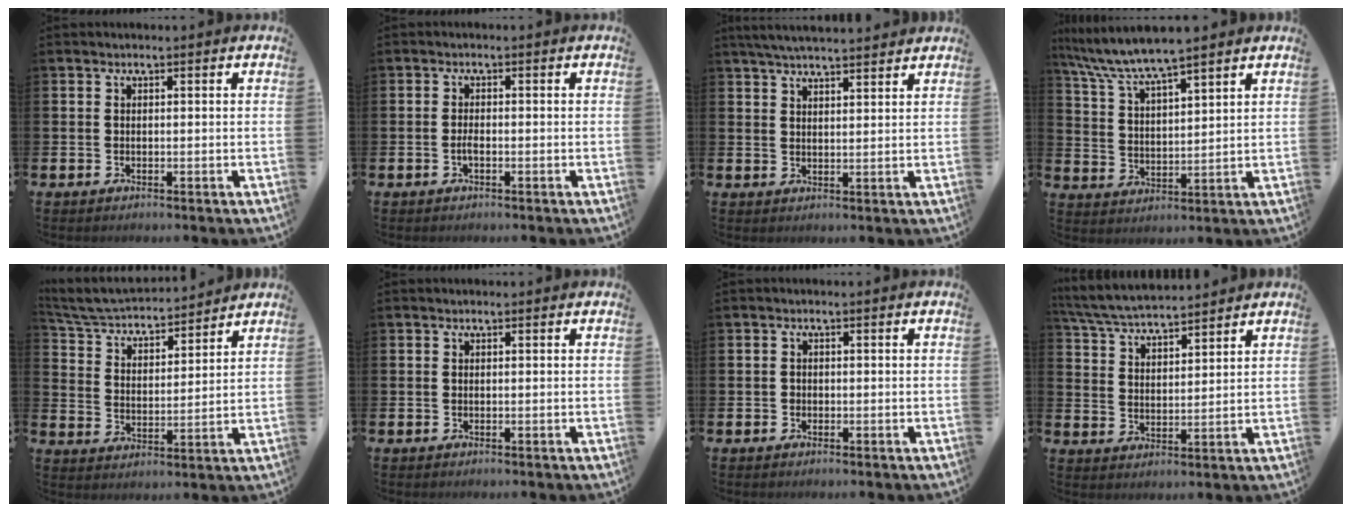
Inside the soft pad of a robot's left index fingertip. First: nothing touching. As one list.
[{"total": 1.3, "force": [-0.5, 0.4, 1.1], "torque": [-0.022, 0.001, -0.010]}, {"total": 4.5, "force": [4.3, 0.2, 1.1], "torque": [-0.027, -0.015, 0.079]}, {"total": 6.9, "force": [6.5, 0.4, 2.4], "torque": [-0.072, -0.031, 0.114]}, {"total": 5.5, "force": [5.3, 1.1, 0.9], "torque": [-0.044, -0.045, 0.088]}, {"total": 0.0}, {"total": 0.8, "force": [-0.3, 0.7, 0.1], "torque": [0.004, 0.002, -0.009]}, {"total": 5.8, "force": [5.7, 0.6, 0.8], "torque": [-0.040, -0.031, 0.101]}]